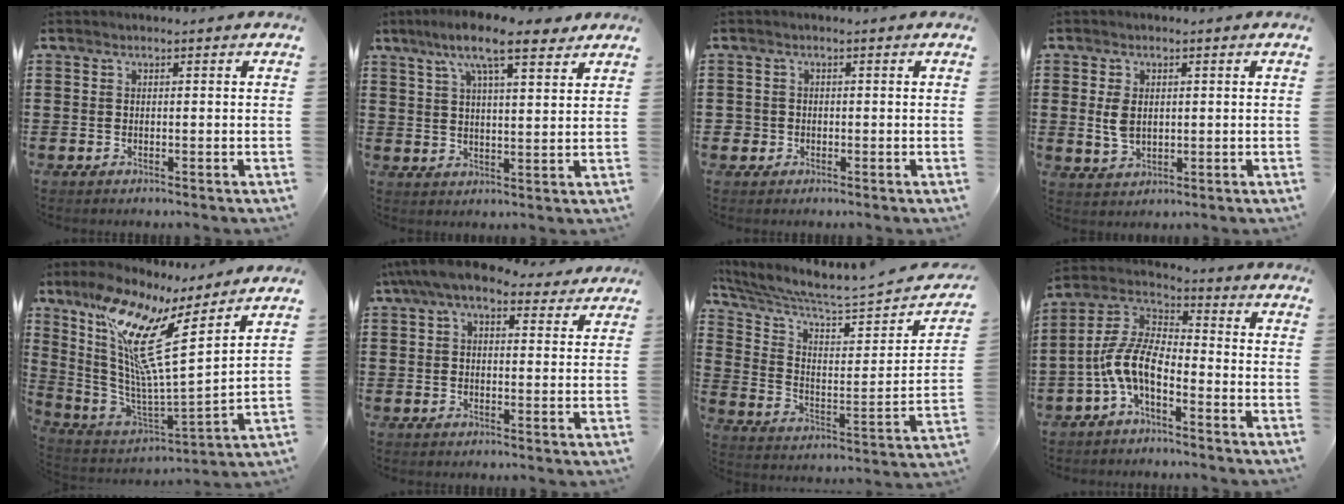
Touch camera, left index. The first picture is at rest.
{"total": 9.6, "force": [6.9, 2.1, 6.3], "torque": [-0.131, -0.003, 0.120]}
{"total": 1.6, "force": [-0.3, 1.5, 0.1], "torque": [-0.007, 0.004, -0.010]}
{"total": 3.8, "force": [0.6, 2.7, 2.6], "torque": [-0.072, 0.004, 0.005]}
{"total": 13.5, "force": [6.8, 1.7, 11.5], "torque": [-0.261, -0.047, 0.100]}
{"total": 6.8, "force": [5.3, 2.2, 3.7], "torque": [-0.089, -0.005, 0.095]}
{"total": 5.2, "force": [4.6, 0.1, 2.3], "torque": [-0.071, -0.052, 0.074]}
{"total": 8.8, "force": [-4.7, 3.5, 6.5], "torque": [-0.171, -0.014, -0.104]}